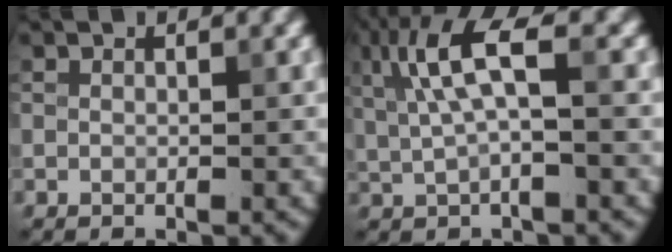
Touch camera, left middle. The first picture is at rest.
{"total": 5.2, "force": [1.3, 1.3, 4.8], "torque": [-0.098, 0.007, 0.024]}